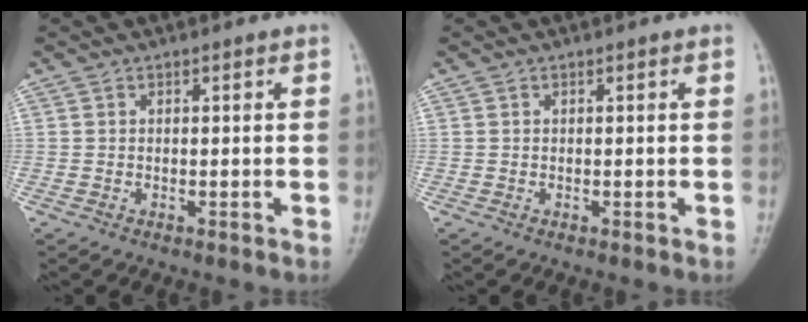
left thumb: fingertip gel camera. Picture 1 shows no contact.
{"total": 0.0}